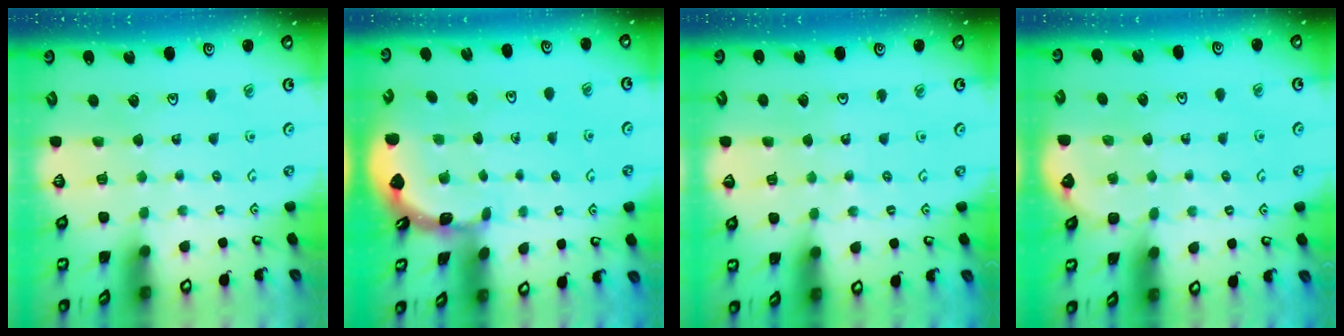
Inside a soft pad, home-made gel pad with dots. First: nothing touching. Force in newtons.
{"total": 1.8, "press": 1.8, "slide": 0.1}
{"total": 3.4, "press": 3.4, "slide": 0.4}
{"total": 1.7, "press": 1.7, "slide": 0.1}